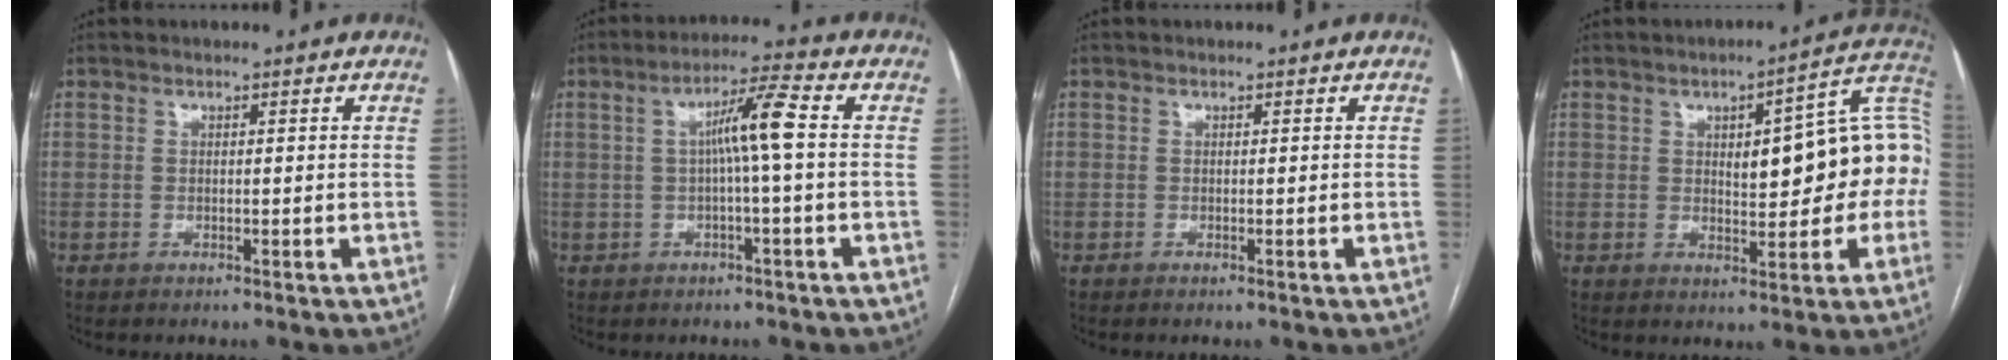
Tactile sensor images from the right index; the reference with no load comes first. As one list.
[{"total": 6.4, "force": [0.3, -0.4, 6.4], "torque": [-0.110, 0.017, 0.006]}, {"total": 0.0}, {"total": 15.0, "force": [0.9, 4.6, 14.2], "torque": [-0.186, 0.041, 0.017]}]